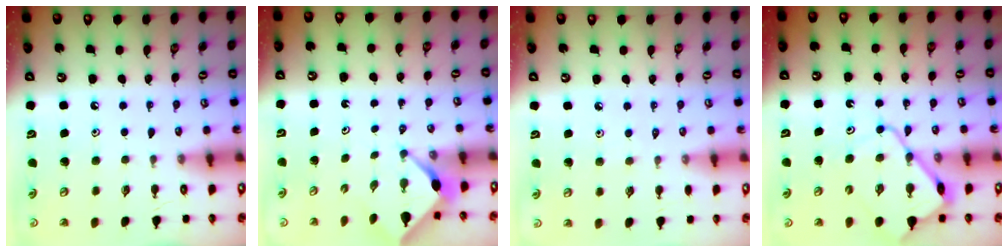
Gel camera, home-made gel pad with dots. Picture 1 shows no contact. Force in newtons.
{"total": 2.4, "press": 2.4, "slide": 0.3}
{"total": 3.1, "press": 3.1, "slide": 0.6}
{"total": 13.2, "press": 13.1, "slide": 1.6}